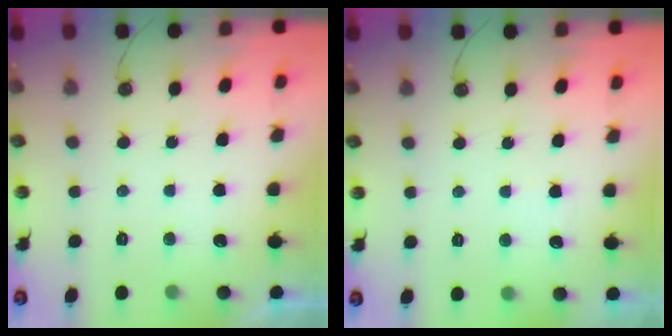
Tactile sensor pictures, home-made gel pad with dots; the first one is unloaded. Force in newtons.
{"total": 2.9, "press": 2.9, "slide": 0.3}